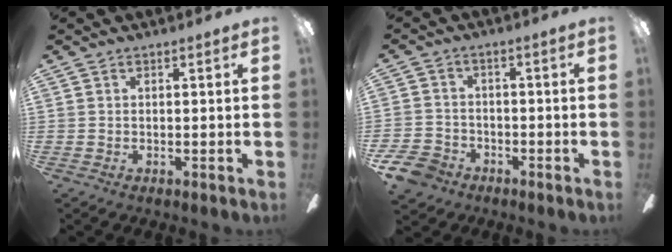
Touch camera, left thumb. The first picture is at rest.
{"total": 6.9, "force": [-4.5, 4.9, 2.1], "torque": [-0.059, 0.028, -0.087]}